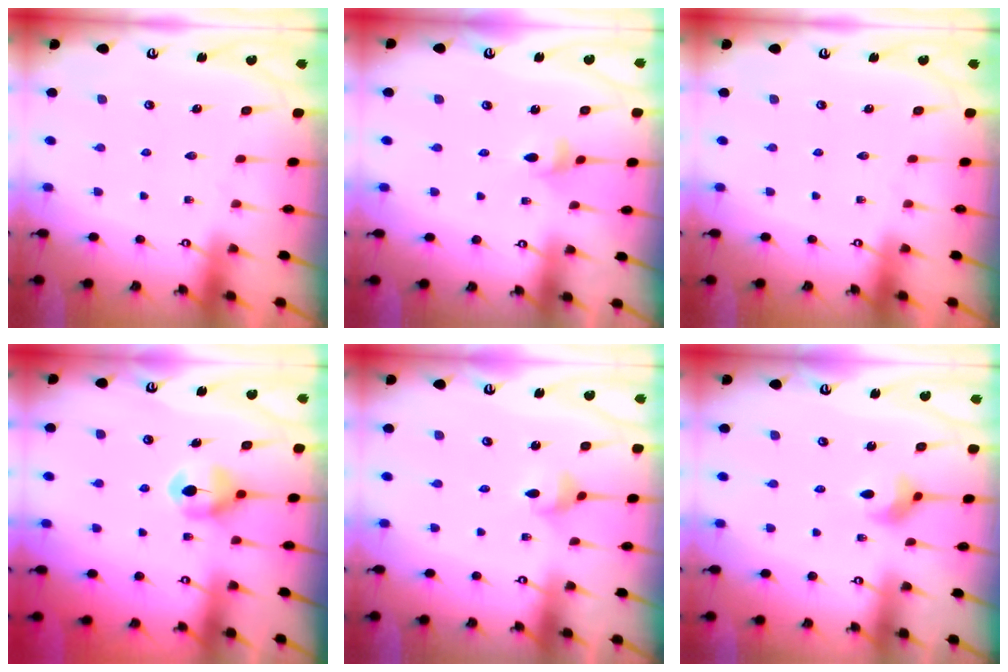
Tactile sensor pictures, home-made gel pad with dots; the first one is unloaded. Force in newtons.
{"total": 3.6, "press": 3.6, "slide": 0.5}
{"total": 0.0}
{"total": 6.6, "press": 6.6, "slide": 0.5}
{"total": 3.0, "press": 2.9, "slide": 0.6}
{"total": 3.9, "press": 3.9, "slide": 0.7}